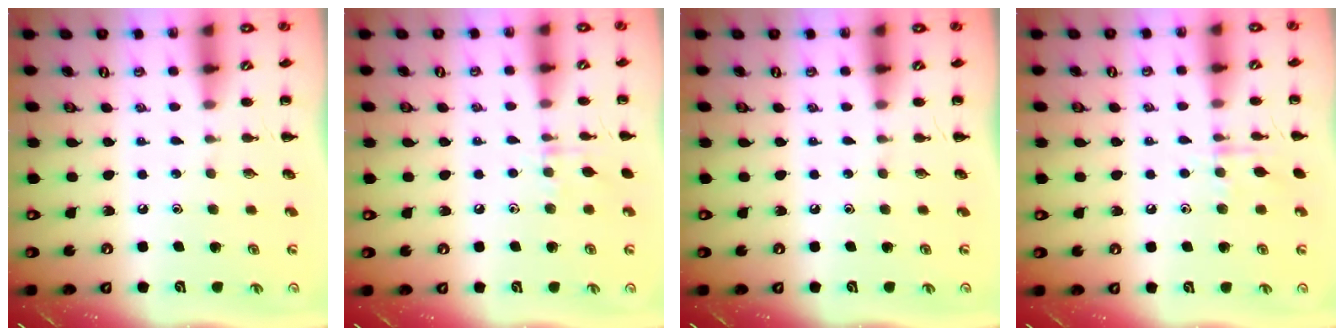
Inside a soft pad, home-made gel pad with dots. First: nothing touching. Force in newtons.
{"total": 7.6, "press": 7.3, "slide": 2.2}
{"total": 0.0}
{"total": 7.2, "press": 7.1, "slide": 0.8}